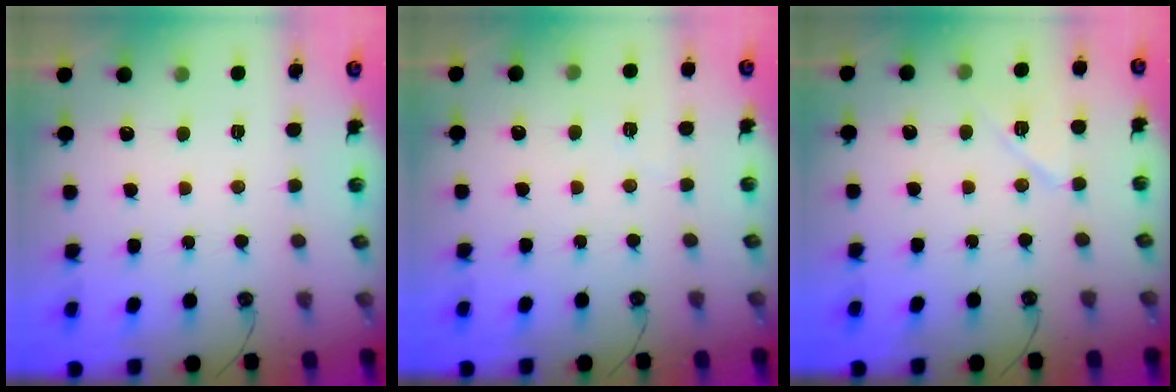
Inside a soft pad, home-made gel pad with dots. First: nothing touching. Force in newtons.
{"total": 3.6, "press": 2.7, "slide": 2.4}
{"total": 7.9, "press": 7.9, "slide": 0.8}